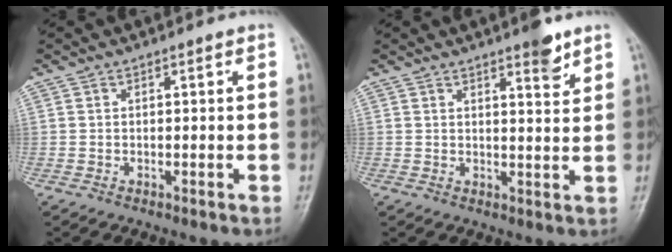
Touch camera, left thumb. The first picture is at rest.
{"total": 4.4, "force": [3.1, 1.0, 2.9], "torque": [-0.031, -0.022, 0.043]}